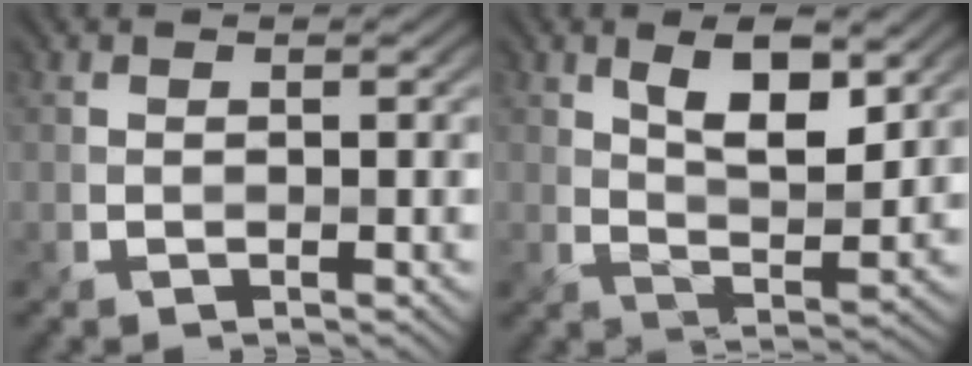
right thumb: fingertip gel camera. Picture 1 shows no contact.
{"total": 7.6, "force": [3.7, 3.0, 5.9], "torque": [-0.102, -0.011, 0.069]}